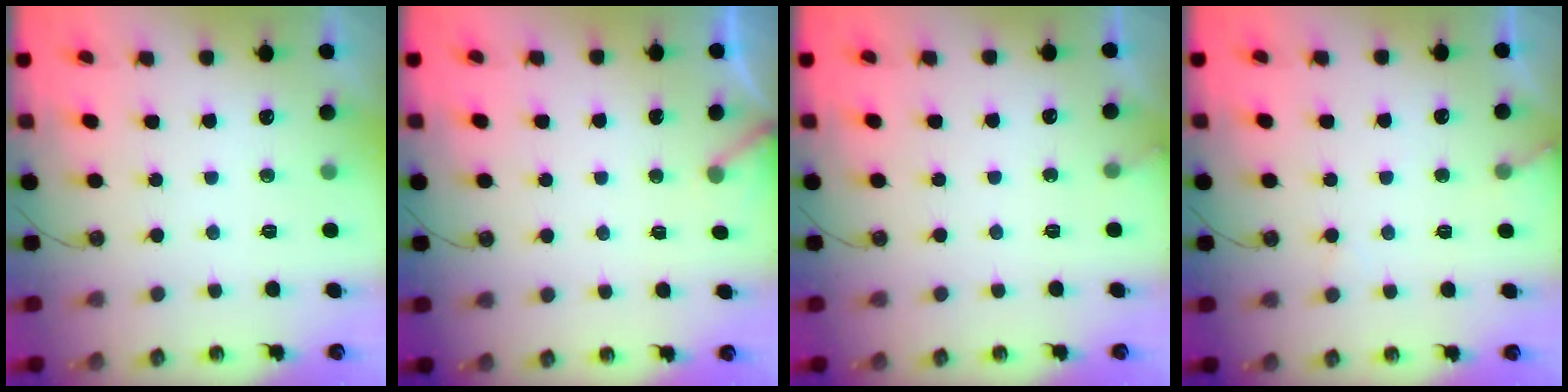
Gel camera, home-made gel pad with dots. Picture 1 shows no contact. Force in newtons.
{"total": 2.3, "press": 2.3, "slide": 0.1}
{"total": 2.8, "press": 2.8, "slide": 0.2}
{"total": 6.2, "press": 6.2, "slide": 0.5}